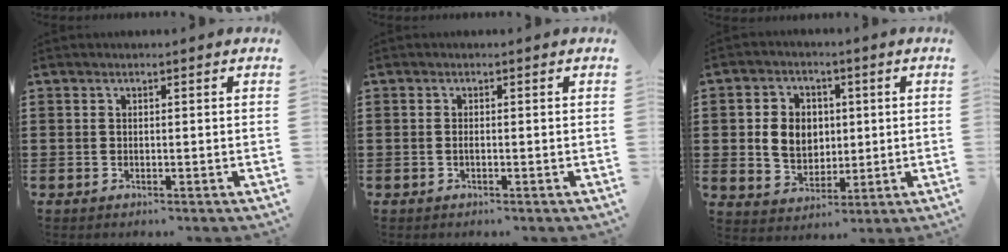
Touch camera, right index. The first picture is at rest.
{"total": 0.6, "force": [-0.2, 0.1, 0.5], "torque": [-0.010, -0.004, -0.004]}
{"total": 6.3, "force": [0.4, 5.3, 3.4], "torque": [-0.081, 0.010, 0.002]}